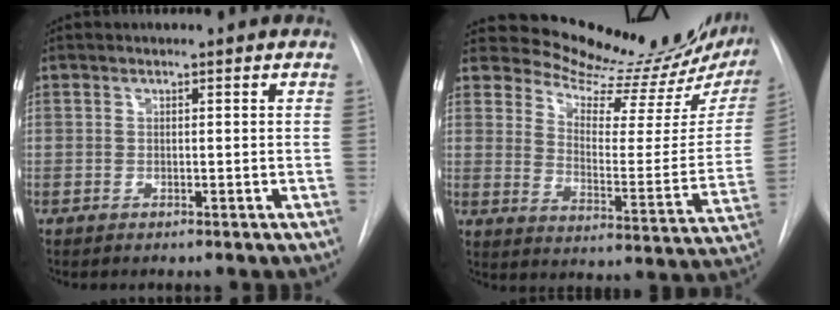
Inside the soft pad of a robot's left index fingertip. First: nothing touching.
{"total": 19.8, "force": [18.8, 2.6, 5.7], "torque": [-0.083, -0.109, 0.236]}